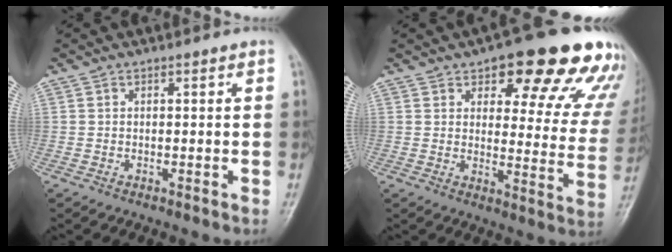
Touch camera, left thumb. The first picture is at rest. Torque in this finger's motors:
{"motor_torque": [0.80, 0.84, 1.41, -1.36, 0.06]}